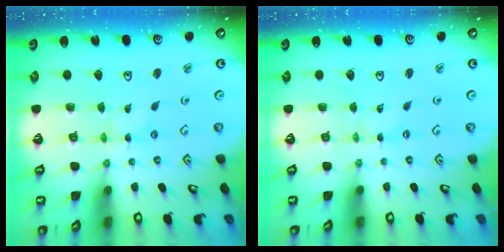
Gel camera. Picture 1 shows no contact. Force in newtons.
{"total": 0.0}